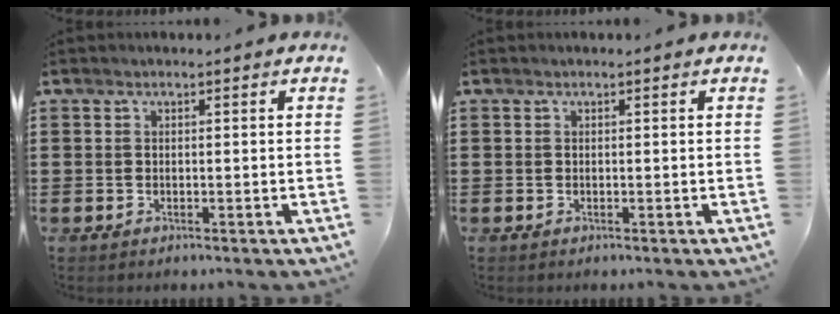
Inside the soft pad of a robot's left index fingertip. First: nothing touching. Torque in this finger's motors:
{"motor_torque": [0.00, 0.00, 0.00, 0.00]}